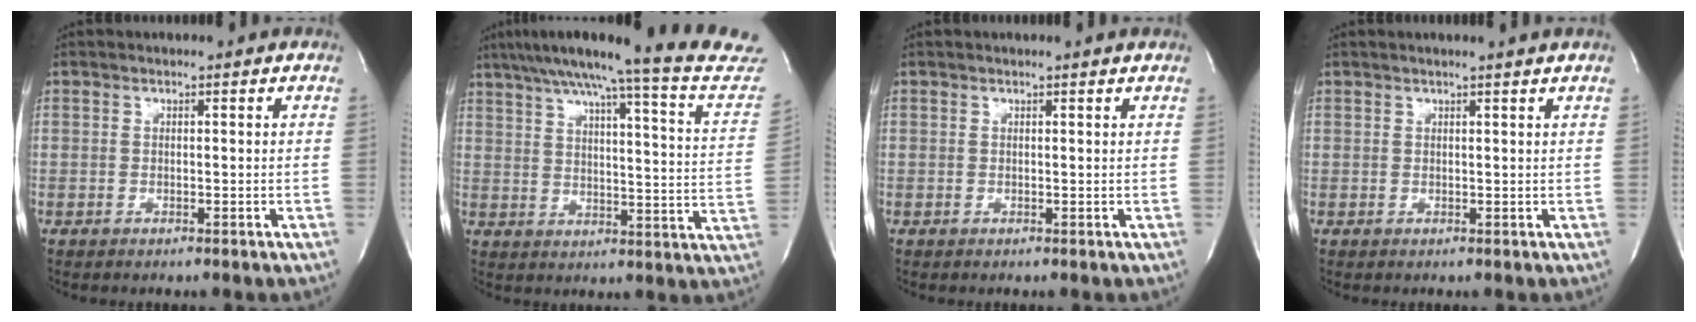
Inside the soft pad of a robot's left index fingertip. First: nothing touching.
{"total": 22.8, "force": [20.3, -0.4, 10.3], "torque": [-0.155, -0.057, 0.252]}
{"total": 1.4, "force": [1.3, -0.3, 0.3], "torque": [-0.015, 0.000, 0.015]}
{"total": 2.6, "force": [2.2, -0.8, 1.1], "torque": [-0.021, 0.002, 0.030]}